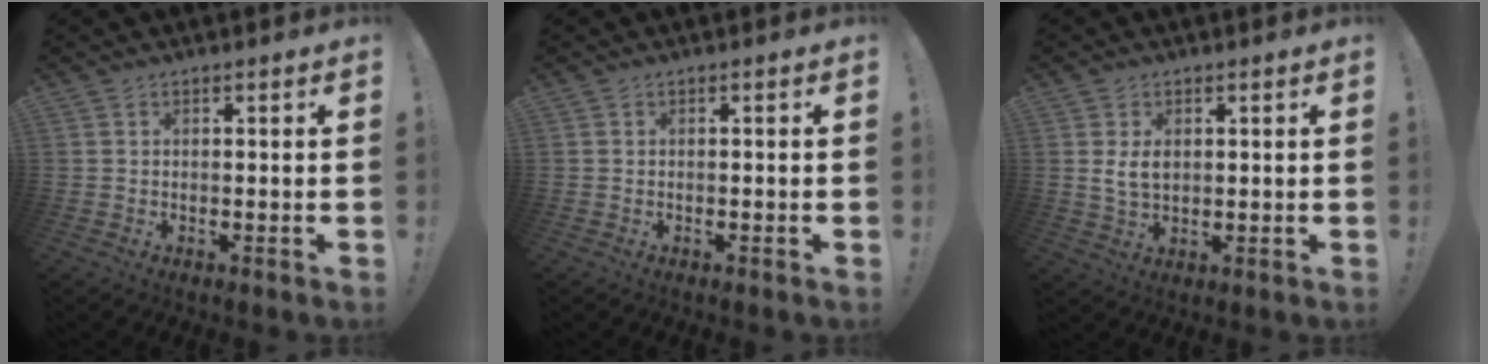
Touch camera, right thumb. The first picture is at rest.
{"total": 0.0}
{"total": 5.0, "force": [1.2, 3.4, 3.5], "torque": [-0.050, 0.001, 0.022]}